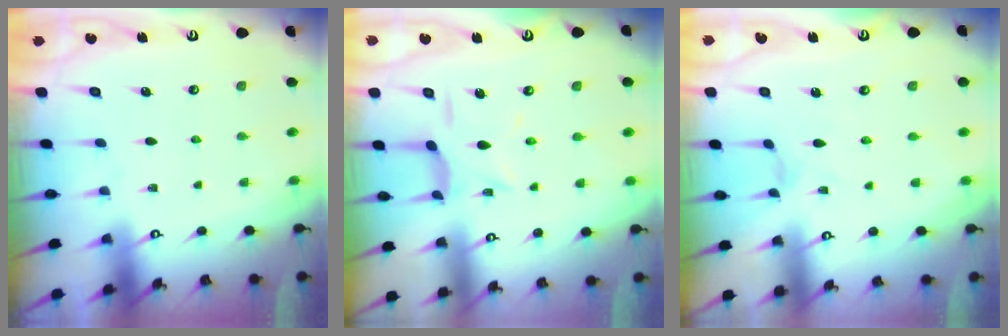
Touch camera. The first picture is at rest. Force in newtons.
{"total": 8.1, "press": 8.1, "slide": 0.6}
{"total": 0.0}